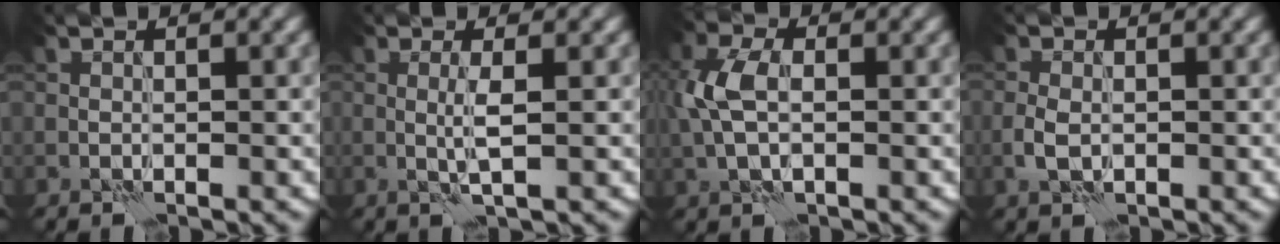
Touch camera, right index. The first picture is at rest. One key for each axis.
{"total": 1.7, "fx": 0.4, "fy": 0.1, "fz": 1.6, "tx": -0.036, "ty": -0.003, "tz": 0.004}
{"total": 4.1, "fx": 0.5, "fy": 2.6, "fz": 3.2, "tx": -0.081, "ty": 0.007, "tz": 0.004}
{"total": 1.6, "fx": -0.2, "fy": 1.2, "fz": 1.1, "tx": -0.030, "ty": -0.003, "tz": -0.008}